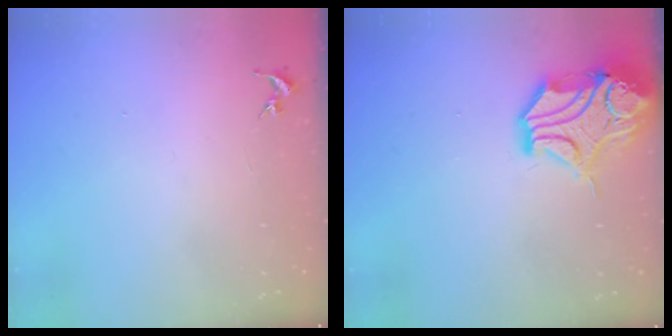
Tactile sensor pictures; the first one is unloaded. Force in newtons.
{"total": 15.9, "press": 15.8, "slide": 2.3}